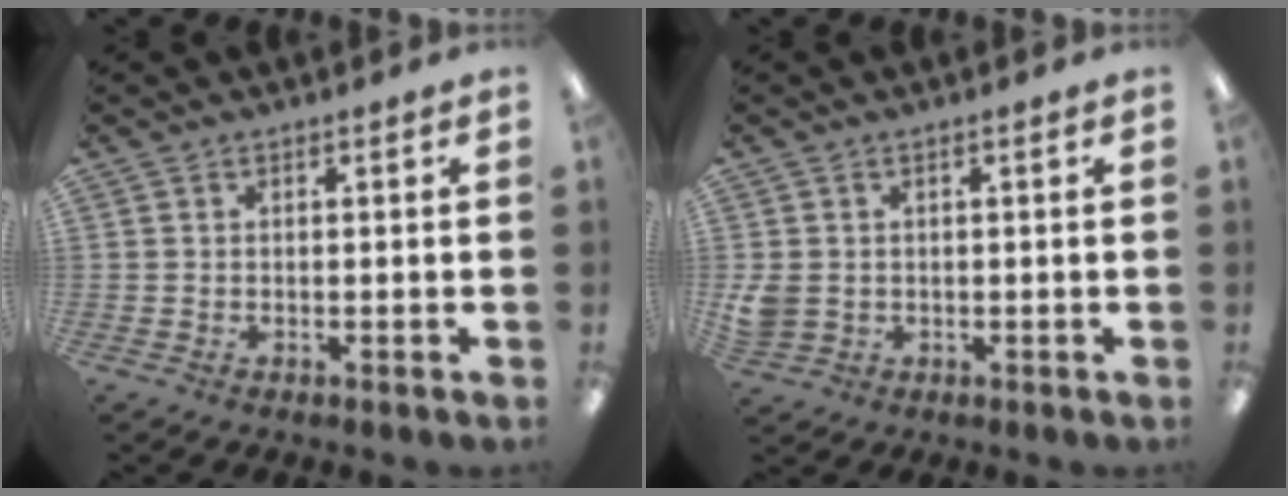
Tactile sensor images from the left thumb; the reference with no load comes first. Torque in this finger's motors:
{"motor_torque": [-0.26, 0.42, 0.30, -0.39, 0.01]}